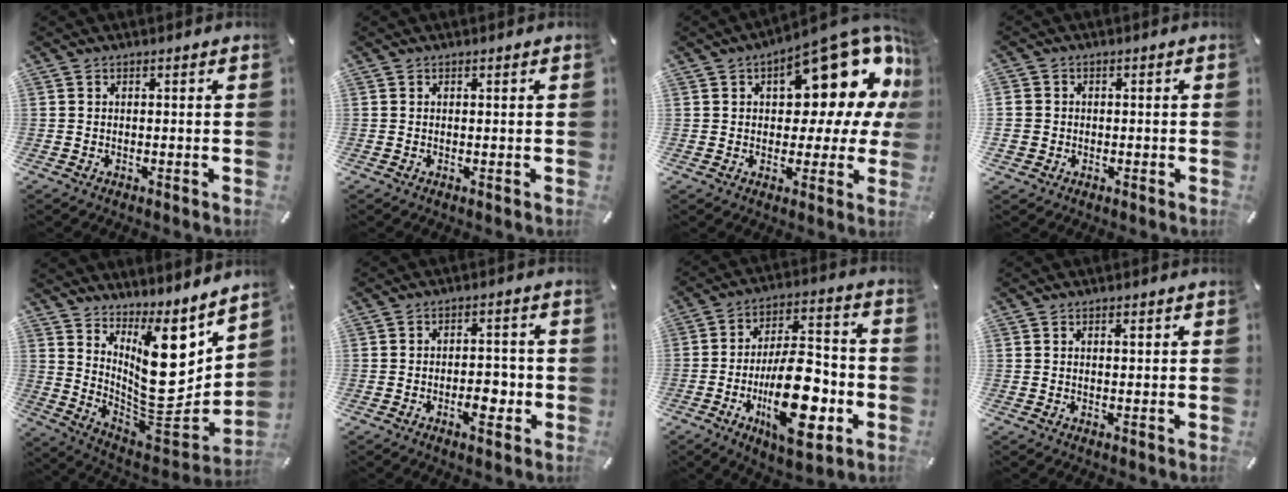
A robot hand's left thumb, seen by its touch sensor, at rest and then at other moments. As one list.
[{"total": 0.0}, {"total": 19.1, "force": [10.0, 9.1, 13.5], "torque": [-0.160, -0.081, 0.161]}, {"total": 3.8, "force": [-0.4, 3.7, 0.6], "torque": [-0.003, 0.005, -0.008]}, {"total": 18.9, "force": [6.5, 10.5, 14.2], "torque": [-0.206, -0.074, 0.118]}, {"total": 6.0, "force": [-1.8, 3.6, 4.5], "torque": [-0.065, 0.010, -0.031]}, {"total": 21.9, "force": [-6.5, 10.9, 17.8], "torque": [-0.281, 0.013, -0.099]}, {"total": 1.1, "force": [0.5, 0.5, 0.8], "torque": [-0.008, -0.002, 0.007]}]